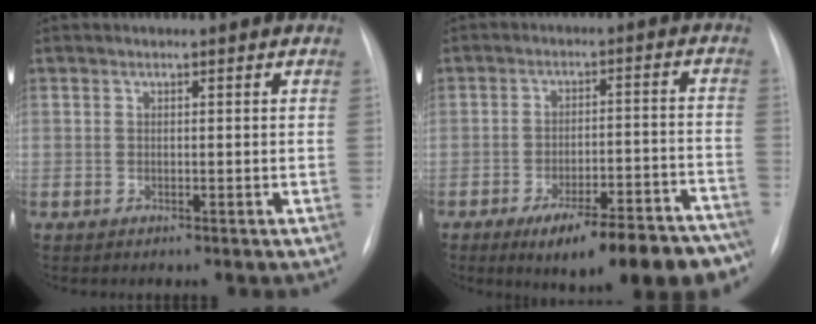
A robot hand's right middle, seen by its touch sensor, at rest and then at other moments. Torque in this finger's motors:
{"motor_torque": [1.23, -0.91, 0.27, 0.11]}